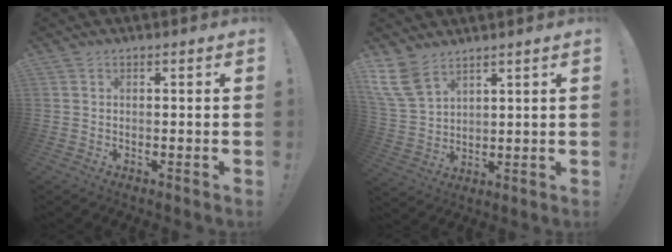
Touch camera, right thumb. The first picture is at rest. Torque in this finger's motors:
{"motor_torque": [0.11, 0.43, 0.46, 0.12, 0.11]}